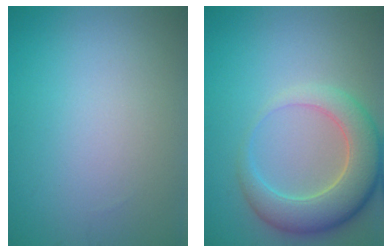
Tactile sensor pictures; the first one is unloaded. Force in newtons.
{"total": 6.5, "press": 6.5, "slide": 0.6}